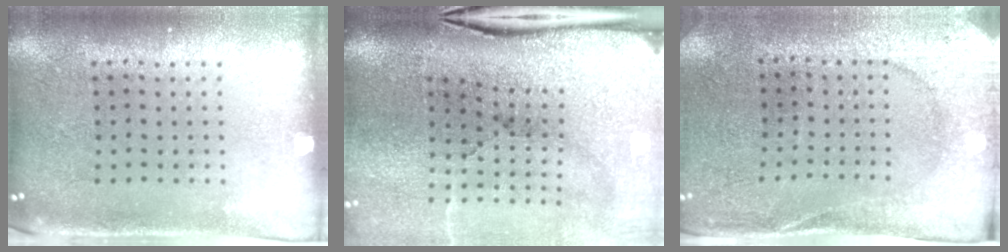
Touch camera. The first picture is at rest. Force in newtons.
{"total": 5.0, "press": 4.0, "slide": 3.1}
{"total": 2.6, "press": 2.6, "slide": 0.4}